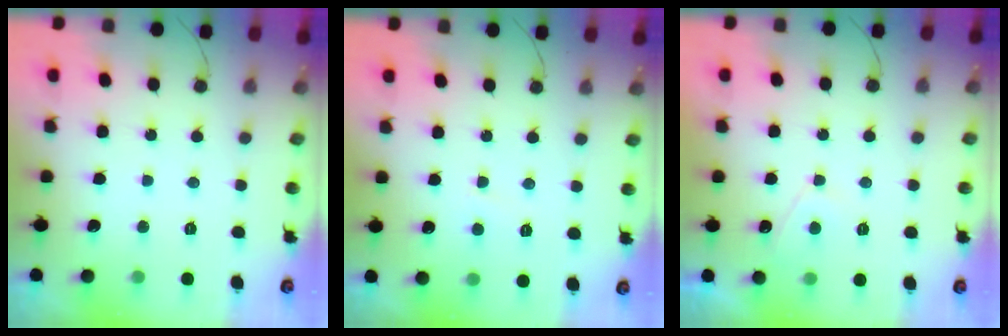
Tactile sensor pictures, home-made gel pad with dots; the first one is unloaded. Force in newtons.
{"total": 2.3, "press": 2.3, "slide": 0.2}
{"total": 3.4, "press": 3.3, "slide": 0.7}